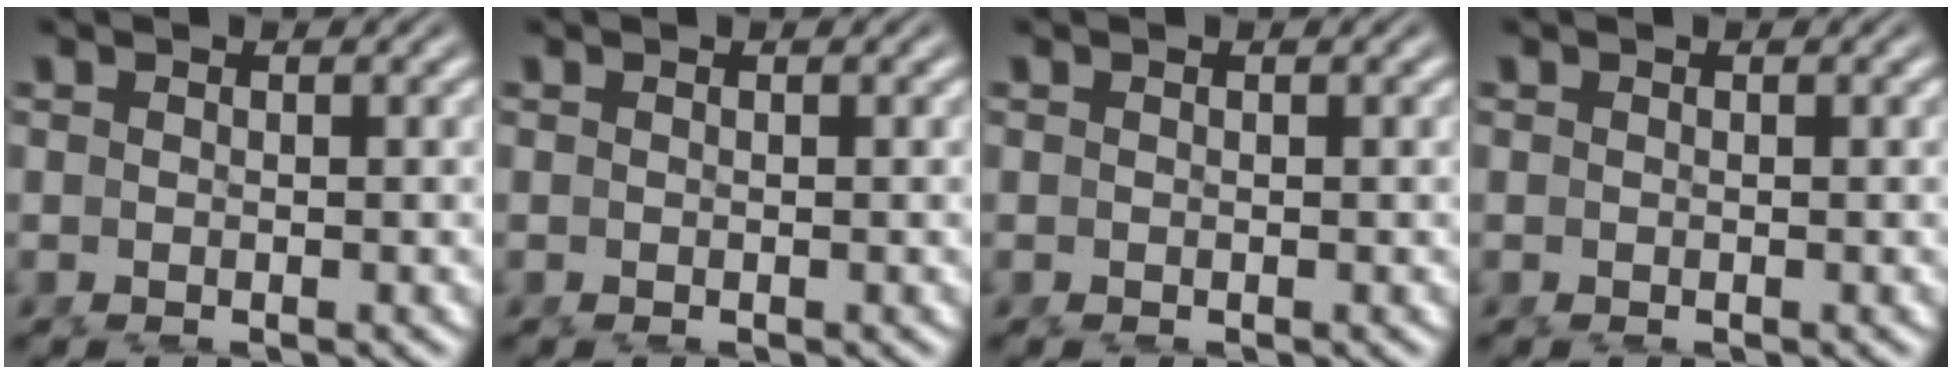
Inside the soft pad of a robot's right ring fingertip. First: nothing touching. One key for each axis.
{"total": 0.0}
{"total": 0.0}
{"total": 0.0}